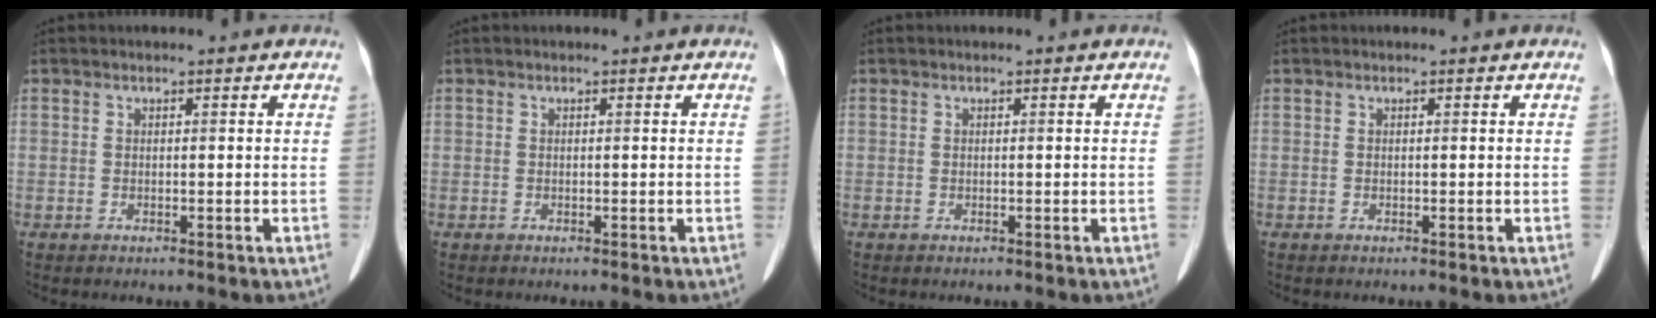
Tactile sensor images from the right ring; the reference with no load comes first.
{"total": 0.0}
{"total": 0.0}
{"total": 0.0}